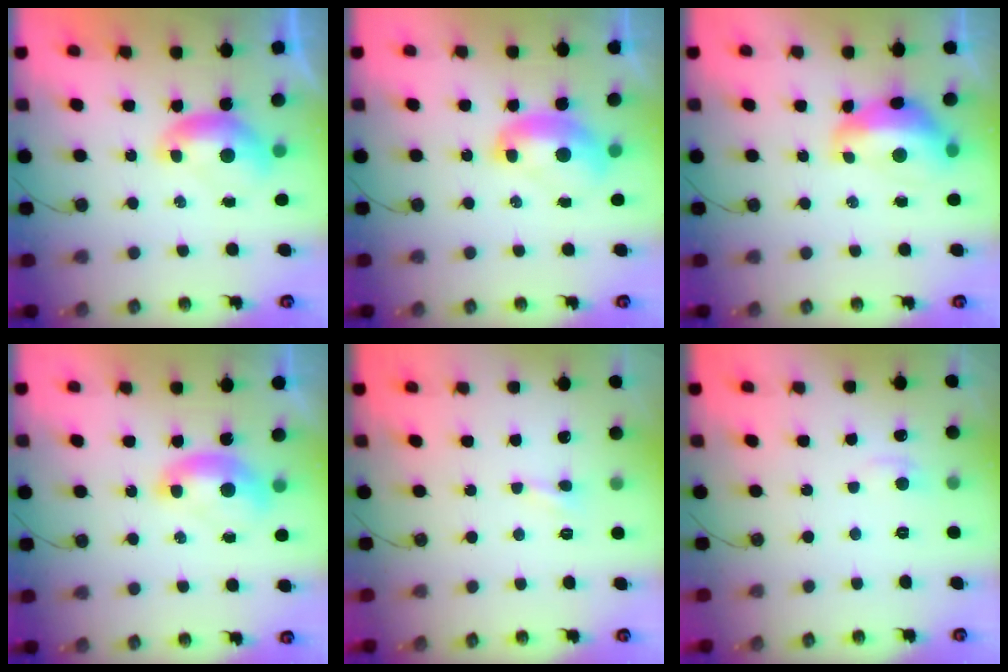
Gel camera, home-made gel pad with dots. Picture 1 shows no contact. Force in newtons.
{"total": 2.5, "press": 2.5, "slide": 0.3}
{"total": 6.0, "press": 5.9, "slide": 1.3}
{"total": 1.9, "press": 1.9, "slide": 0.4}
{"total": 0.9, "press": 0.8, "slide": 0.4}
{"total": 0.9, "press": 0.3, "slide": 0.8}